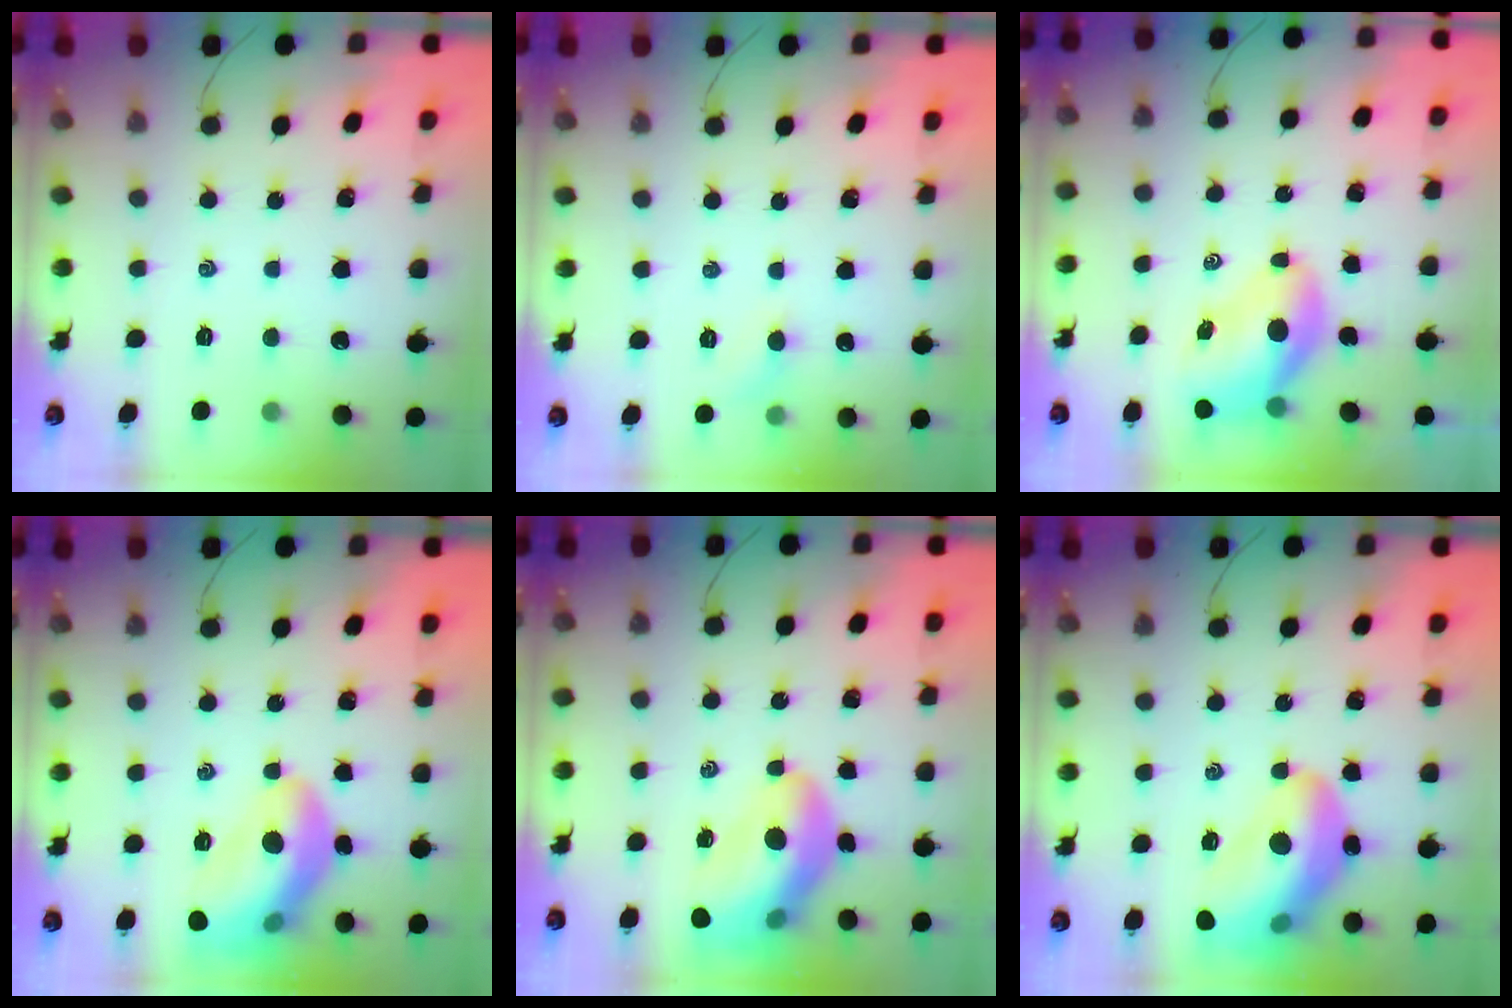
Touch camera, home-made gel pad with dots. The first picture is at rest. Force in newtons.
{"total": 4.8, "press": 4.5, "slide": 1.5}
{"total": 8.2, "press": 7.8, "slide": 2.4}
{"total": 15.7, "press": 15.6, "slide": 1.9}
{"total": 15.6, "press": 15.0, "slide": 4.4}
{"total": 19.1, "press": 18.9, "slide": 2.7}